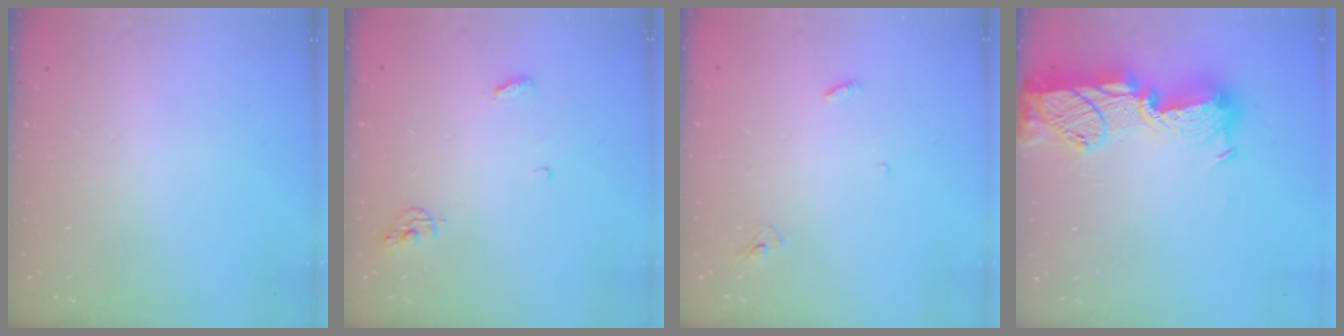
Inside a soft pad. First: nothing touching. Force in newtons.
{"total": 4.7, "press": 4.7, "slide": 0.4}
{"total": 3.3, "press": 3.2, "slide": 0.3}
{"total": 19.3, "press": 19.2, "slide": 1.1}